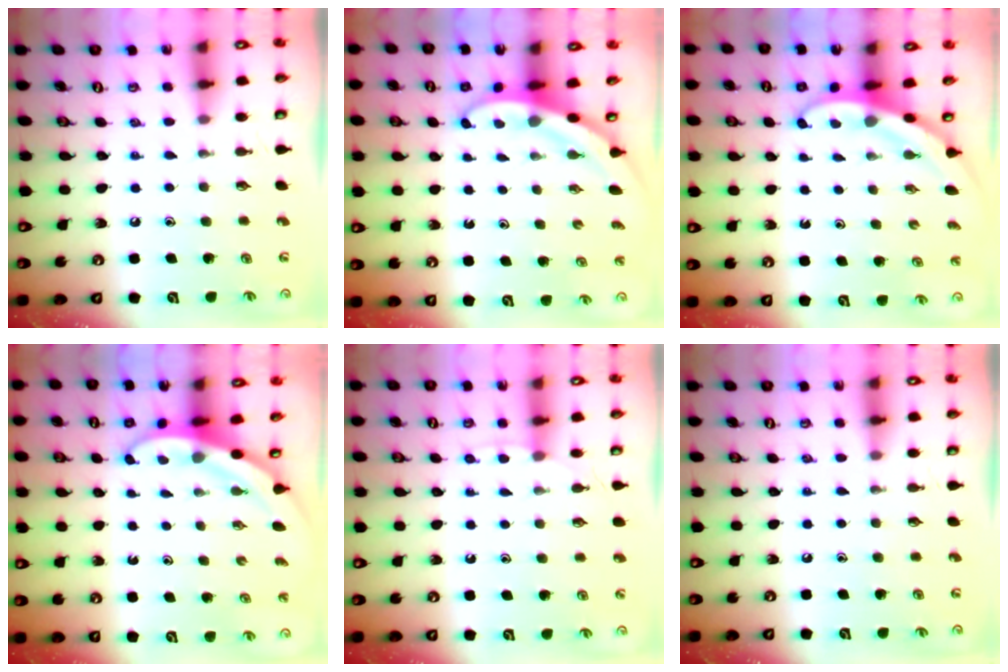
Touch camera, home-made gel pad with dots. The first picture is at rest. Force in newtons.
{"total": 3.2, "press": 3.2, "slide": 0.2}
{"total": 3.4, "press": 3.4, "slide": 0.1}
{"total": 3.6, "press": 3.6, "slide": 0.2}
{"total": 3.5, "press": 3.5, "slide": 0.4}
{"total": 0.0}